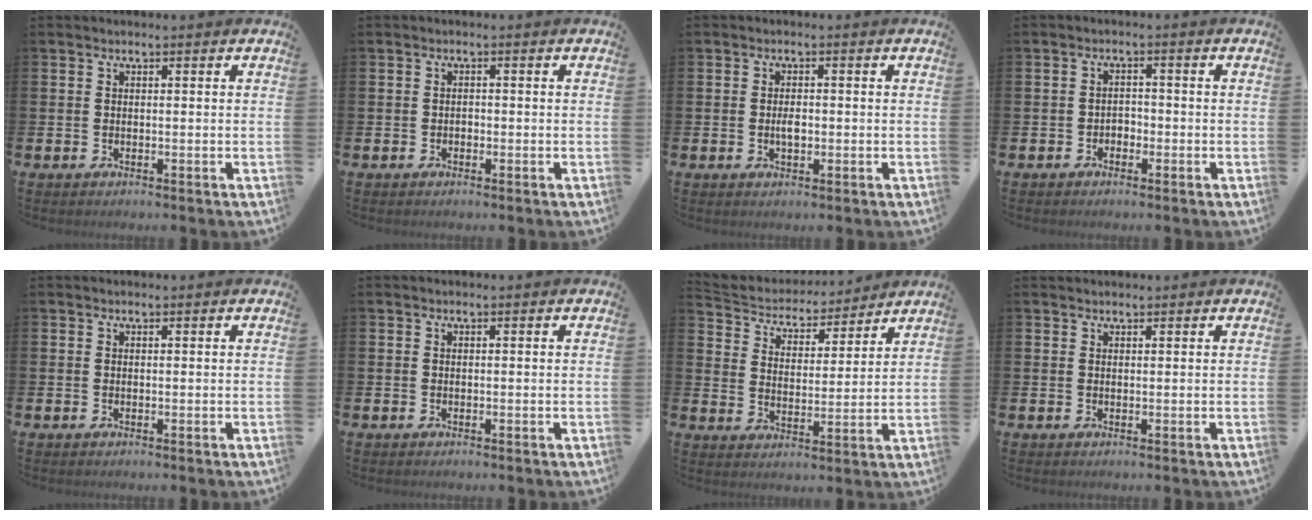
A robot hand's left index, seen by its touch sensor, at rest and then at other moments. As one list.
[{"total": 0.7, "force": [-0.4, 0.5, 0.2], "torque": [-0.010, 0.004, -0.007]}, {"total": 1.8, "force": [-0.1, 1.0, 1.5], "torque": [-0.020, -0.001, -0.005]}, {"total": 1.6, "force": [-1.2, 1.0, 0.2], "torque": [-0.006, 0.001, -0.027]}, {"total": 0.0}, {"total": 0.0}, {"total": 5.0, "force": [4.8, 1.5, 0.1], "torque": [-0.037, -0.040, 0.080]}, {"total": 1.0, "force": [1.0, 0.2, 0.0], "torque": [0.008, -0.001, 0.016]}]